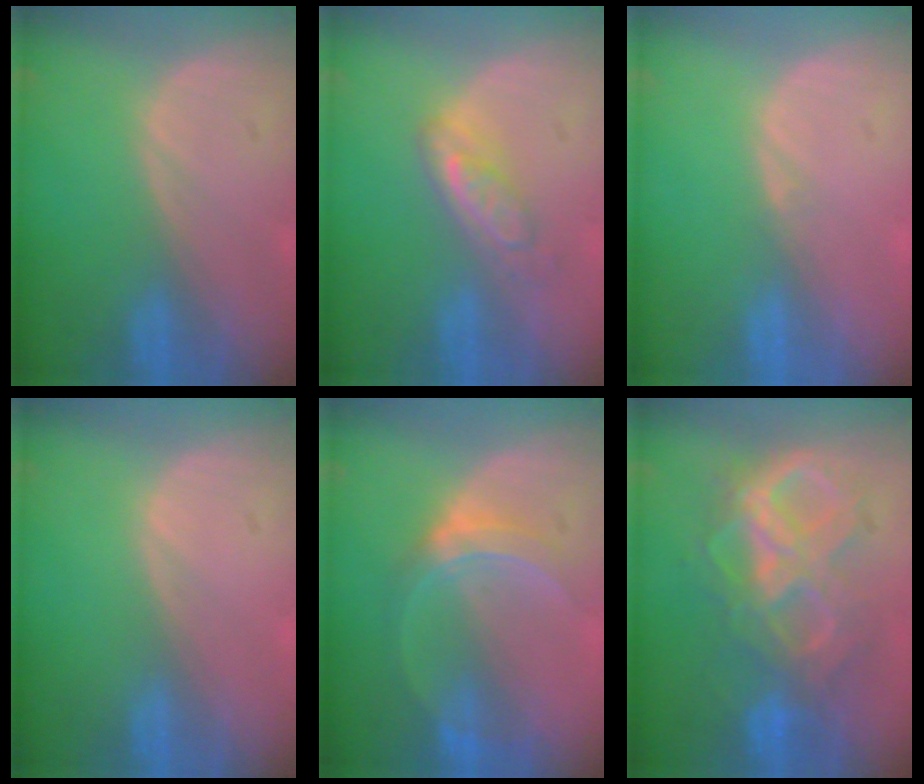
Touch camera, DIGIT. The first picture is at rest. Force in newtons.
{"total": 5.0, "press": 4.6, "slide": 2.0}
{"total": 0.6, "press": 0.4, "slide": 0.5}
{"total": 0.0}
{"total": 5.3, "press": 5.2, "slide": 0.8}
{"total": 10.6, "press": 10.5, "slide": 1.1}